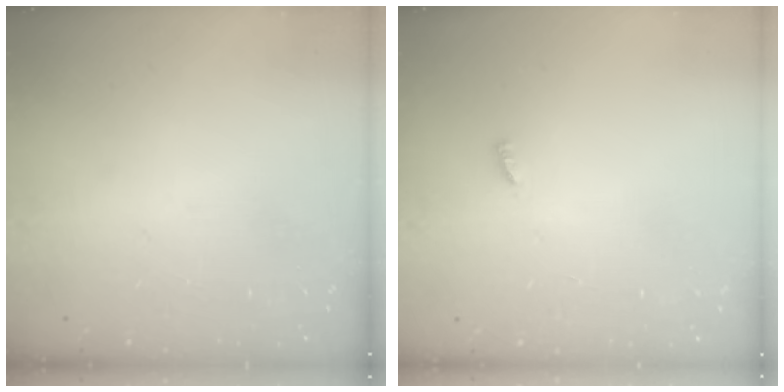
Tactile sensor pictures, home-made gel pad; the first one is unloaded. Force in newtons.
{"total": 1.9, "press": 1.9, "slide": 0.3}